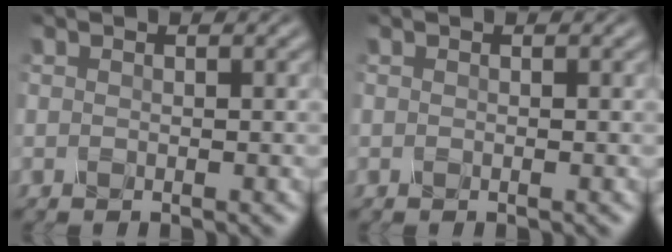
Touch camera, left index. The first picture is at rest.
{"total": 0.0}